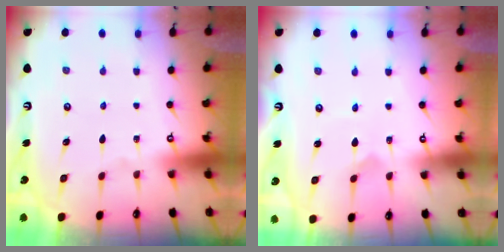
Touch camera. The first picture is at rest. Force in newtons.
{"total": 1.4, "press": 1.4, "slide": 0.1}